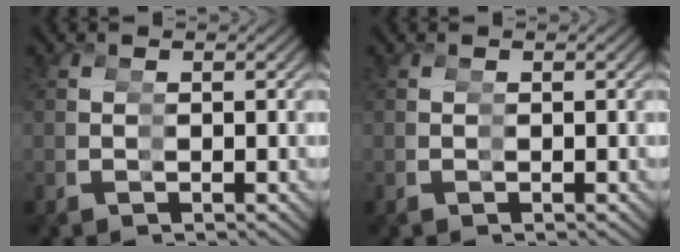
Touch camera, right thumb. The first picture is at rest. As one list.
[{"total": 0.0}]